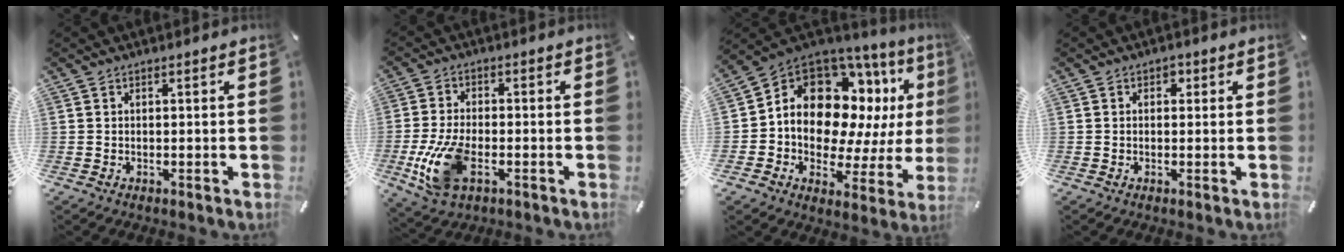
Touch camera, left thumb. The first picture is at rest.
{"total": 12.0, "force": [-3.4, 6.6, 9.4], "torque": [-0.209, -0.007, -0.059]}
{"total": 16.7, "force": [5.9, 11.9, 10.1], "torque": [-0.179, -0.050, 0.104]}
{"total": 1.5, "force": [0.3, 1.3, 0.7], "torque": [-0.008, 0.005, 0.002]}